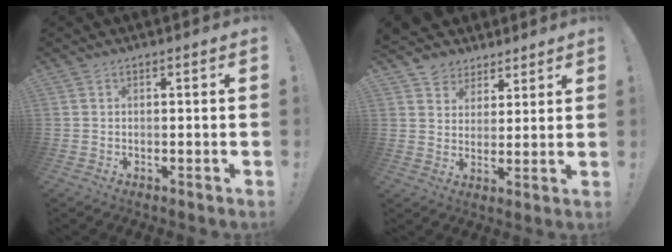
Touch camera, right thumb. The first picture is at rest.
{"total": 6.4, "force": [4.4, 4.6, 0.2], "torque": [-0.006, -0.034, 0.091]}